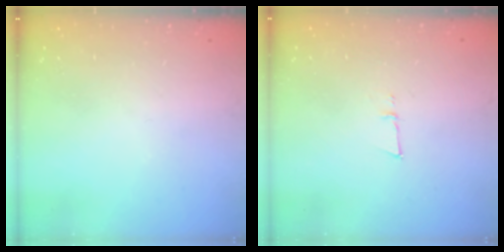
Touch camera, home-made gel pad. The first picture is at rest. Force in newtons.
{"total": 4.2, "press": 4.0, "slide": 1.1}